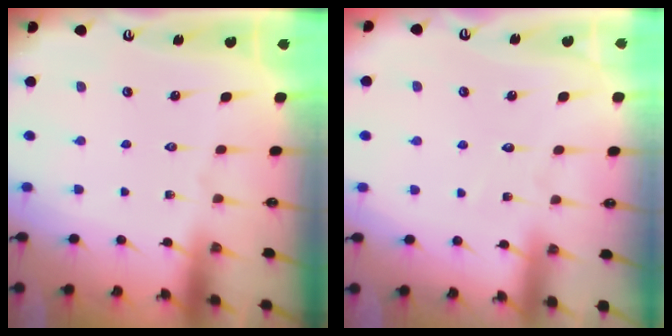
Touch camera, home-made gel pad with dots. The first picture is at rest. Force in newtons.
{"total": 3.0, "press": 2.9, "slide": 0.4}